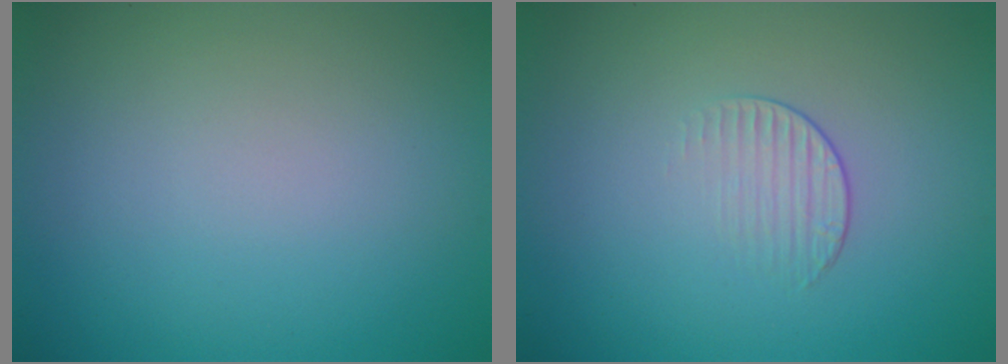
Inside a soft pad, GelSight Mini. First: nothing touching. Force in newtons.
{"total": 1.2, "press": 0.4, "slide": 1.2}